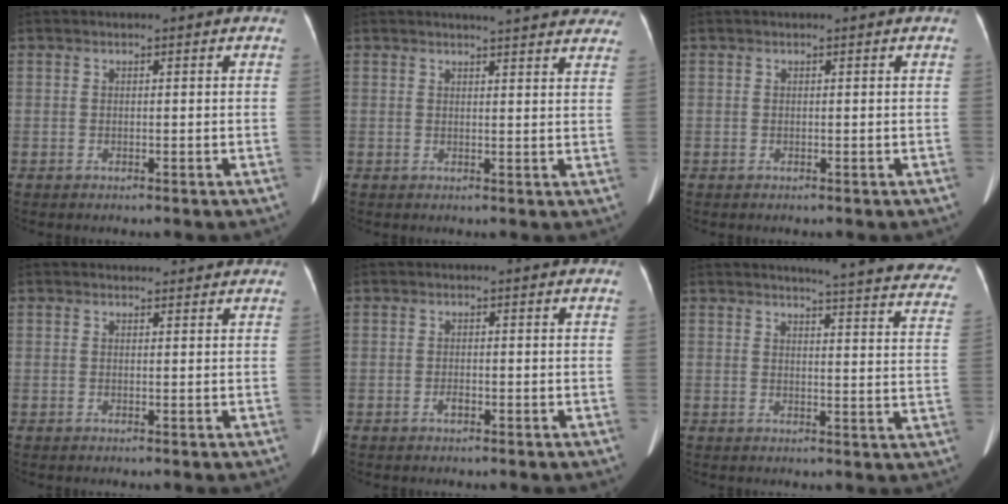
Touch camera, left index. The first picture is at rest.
{"total": 14.7, "force": [13.4, 2.2, 5.5], "torque": [-0.050, -0.009, 0.141]}
{"total": 0.0}
{"total": 2.1, "force": [2.0, 0.7, 0.1], "torque": [-0.006, 0.009, 0.022]}
{"total": 1.0, "force": [-0.6, 0.4, 0.7], "torque": [-0.015, 0.000, -0.008]}
{"total": 22.0, "force": [20.6, 1.4, 7.5], "torque": [-0.081, -0.098, 0.213]}